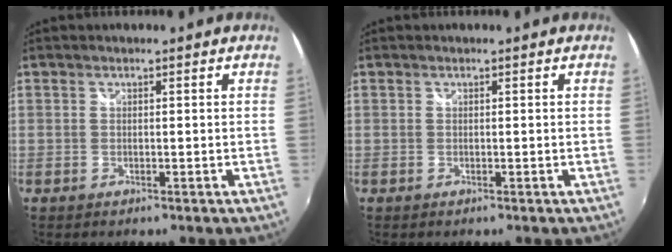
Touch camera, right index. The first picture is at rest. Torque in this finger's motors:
{"motor_torque": [0.00, 0.00, 0.00, 0.00]}